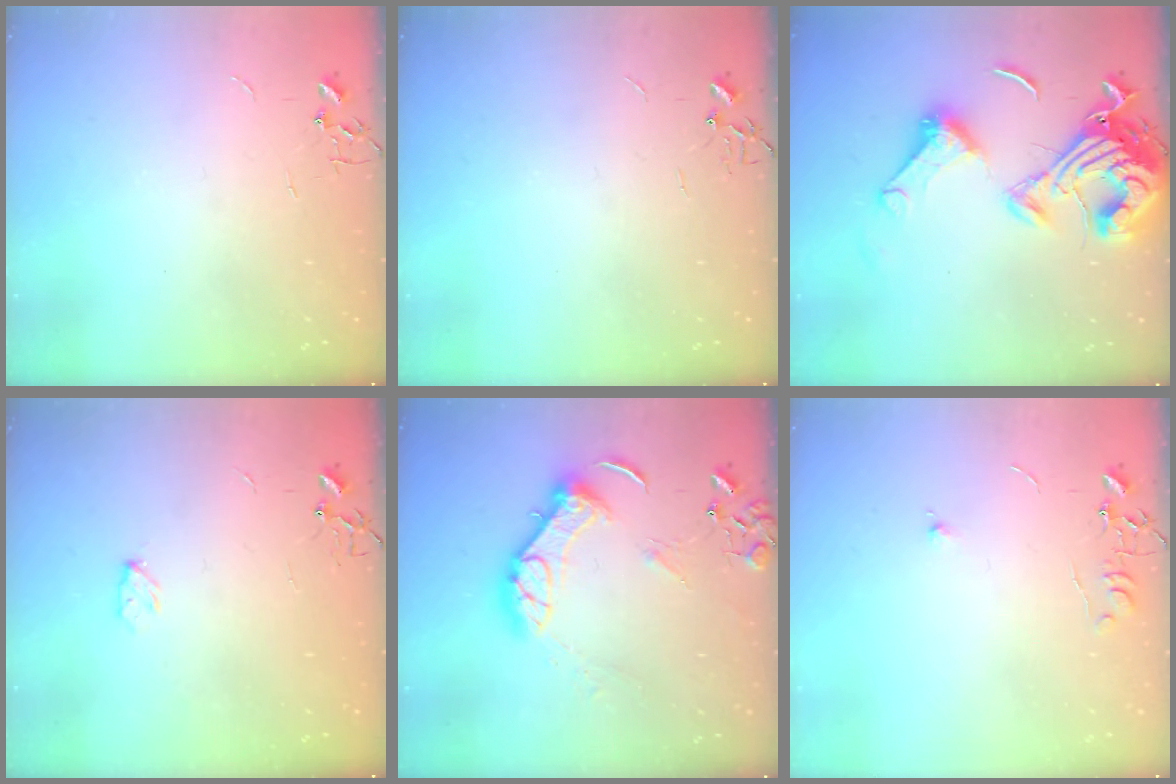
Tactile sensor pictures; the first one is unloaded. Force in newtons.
{"total": 0.0}
{"total": 19.7, "press": 19.6, "slide": 2.2}
{"total": 3.9, "press": 3.8, "slide": 0.5}
{"total": 12.9, "press": 12.8, "slide": 1.7}
{"total": 6.0, "press": 5.9, "slide": 0.7}